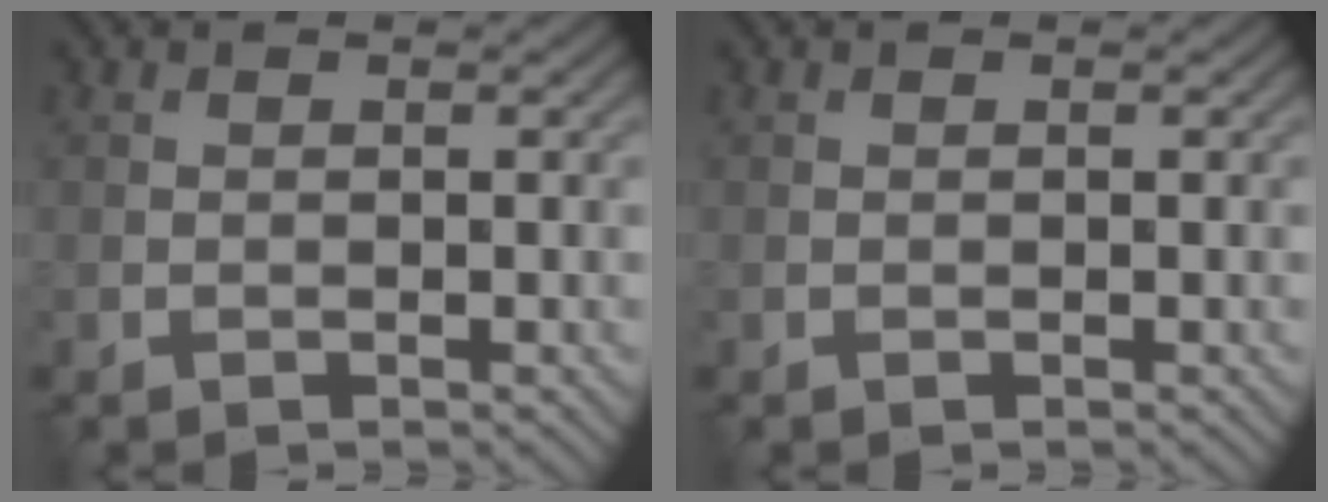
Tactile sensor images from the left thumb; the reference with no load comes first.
{"total": 0.0}